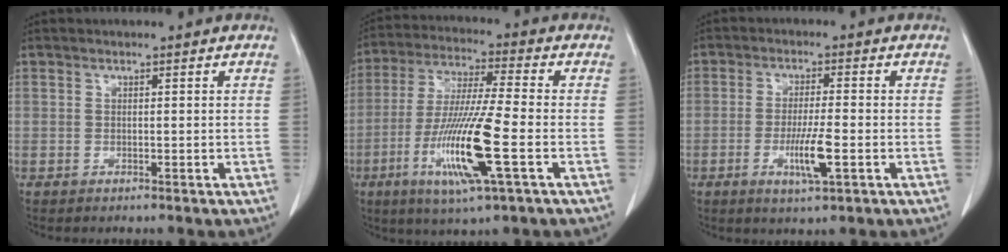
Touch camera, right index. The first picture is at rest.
{"total": 14.7, "force": [-4.7, 0.3, 13.9], "torque": [-0.282, -0.023, -0.089]}
{"total": 6.1, "force": [-2.0, 0.5, 5.7], "torque": [-0.108, -0.010, -0.034]}